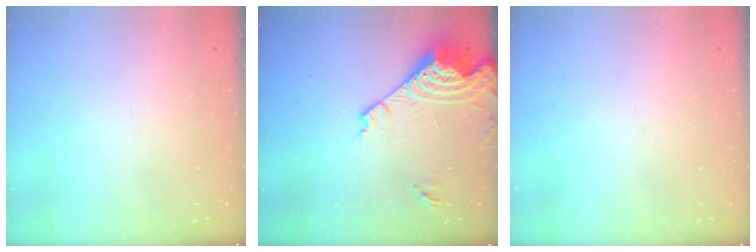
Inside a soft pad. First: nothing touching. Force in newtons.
{"total": 14.5, "press": 14.4, "slide": 1.6}
{"total": 0.0}